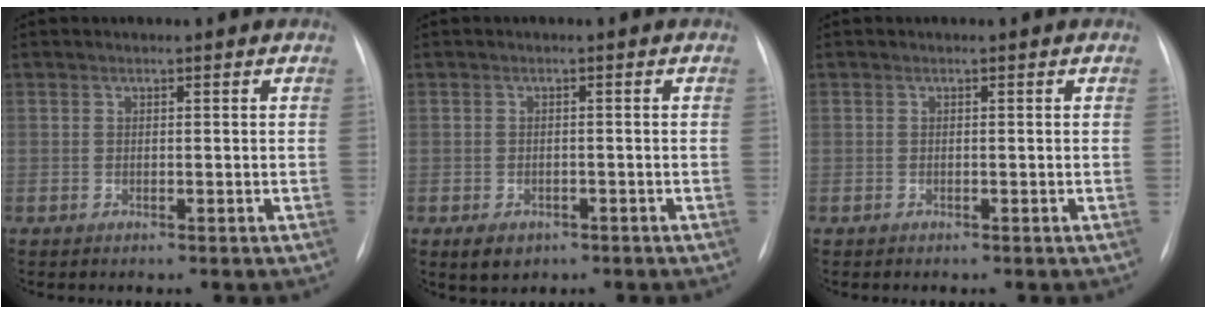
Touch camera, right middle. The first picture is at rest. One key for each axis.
{"total": 3.1, "fx": -1.7, "fy": 2.1, "fz": 1.5, "tx": -0.023, "ty": -0.001, "tz": -0.015}
{"total": 0.8, "fx": 0.7, "fy": 0.1, "fz": 0.0, "tx": -0.004, "ty": 0.001, "tz": 0.014}